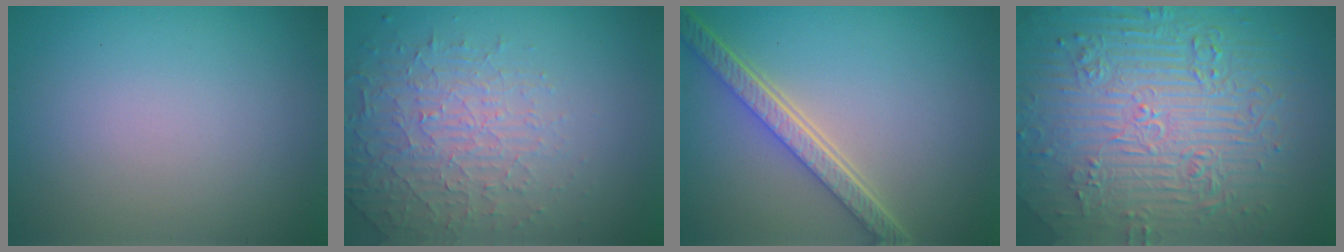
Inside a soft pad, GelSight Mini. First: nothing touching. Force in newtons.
{"total": 4.6, "press": 3.1, "slide": 3.3}
{"total": 5.3, "press": 3.9, "slide": 3.5}
{"total": 11.1, "press": 7.4, "slide": 8.3}